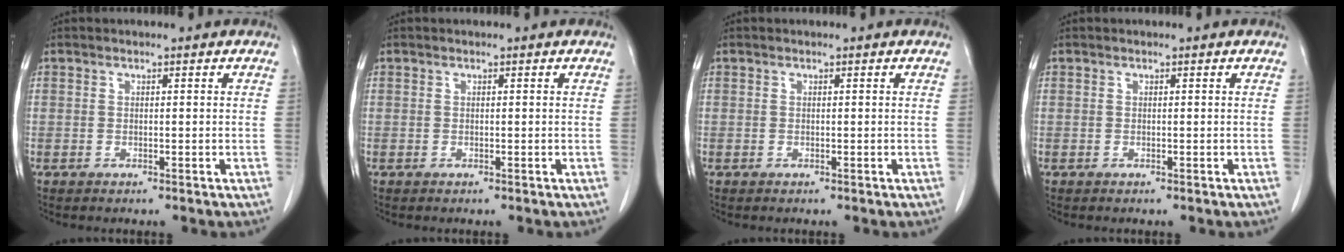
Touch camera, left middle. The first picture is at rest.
{"total": 0.0}
{"total": 0.0}
{"total": 0.0}